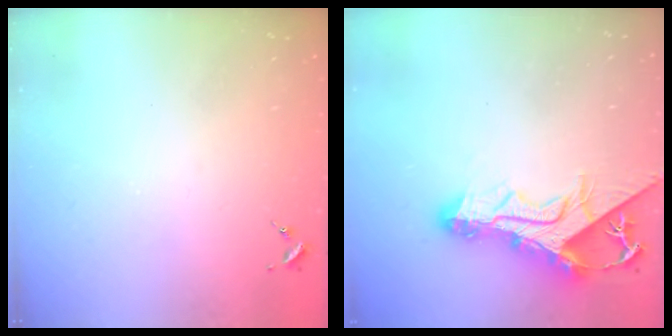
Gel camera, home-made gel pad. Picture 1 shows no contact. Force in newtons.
{"total": 15.9, "press": 15.8, "slide": 1.8}